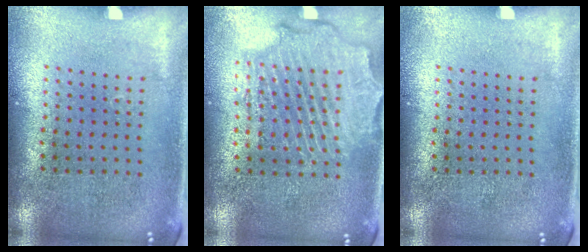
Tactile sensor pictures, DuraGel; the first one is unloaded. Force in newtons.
{"total": 2.3, "press": 2.2, "slide": 0.6}
{"total": 0.0}